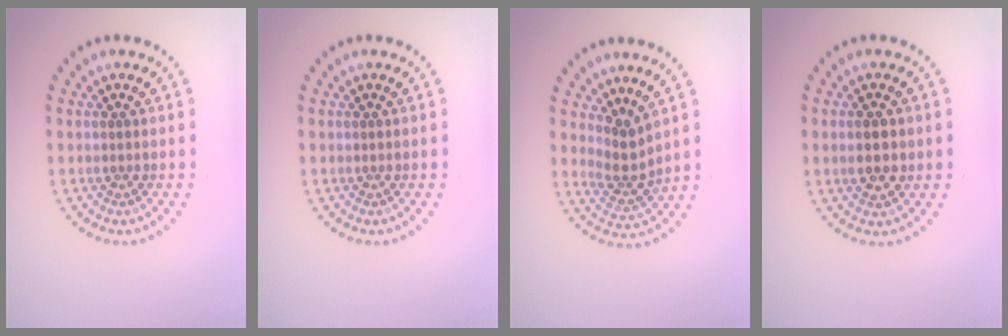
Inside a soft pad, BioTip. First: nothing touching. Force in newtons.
{"total": 0.0}
{"total": 2.7, "press": 1.9, "slide": 1.9}
{"total": 2.3, "press": 2.3, "slide": 0.1}